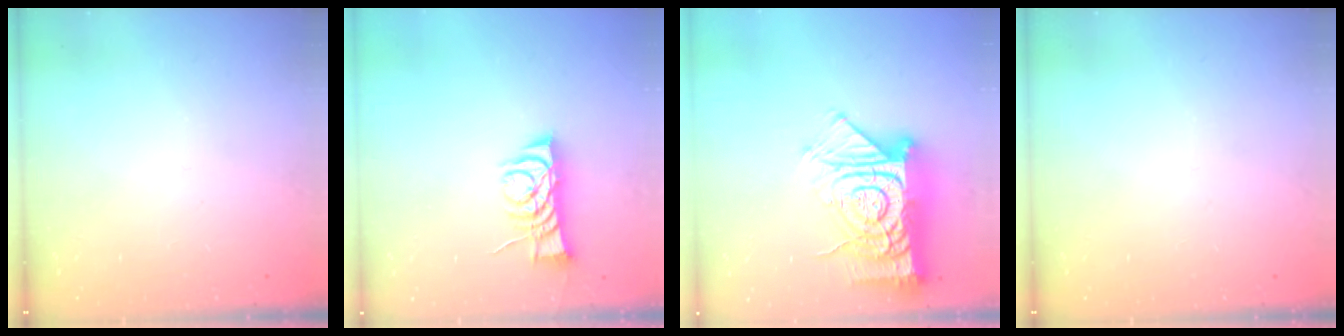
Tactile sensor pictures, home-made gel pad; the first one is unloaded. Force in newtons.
{"total": 7.8, "press": 7.7, "slide": 0.6}
{"total": 21.4, "press": 21.3, "slide": 2.0}
{"total": 0.0}